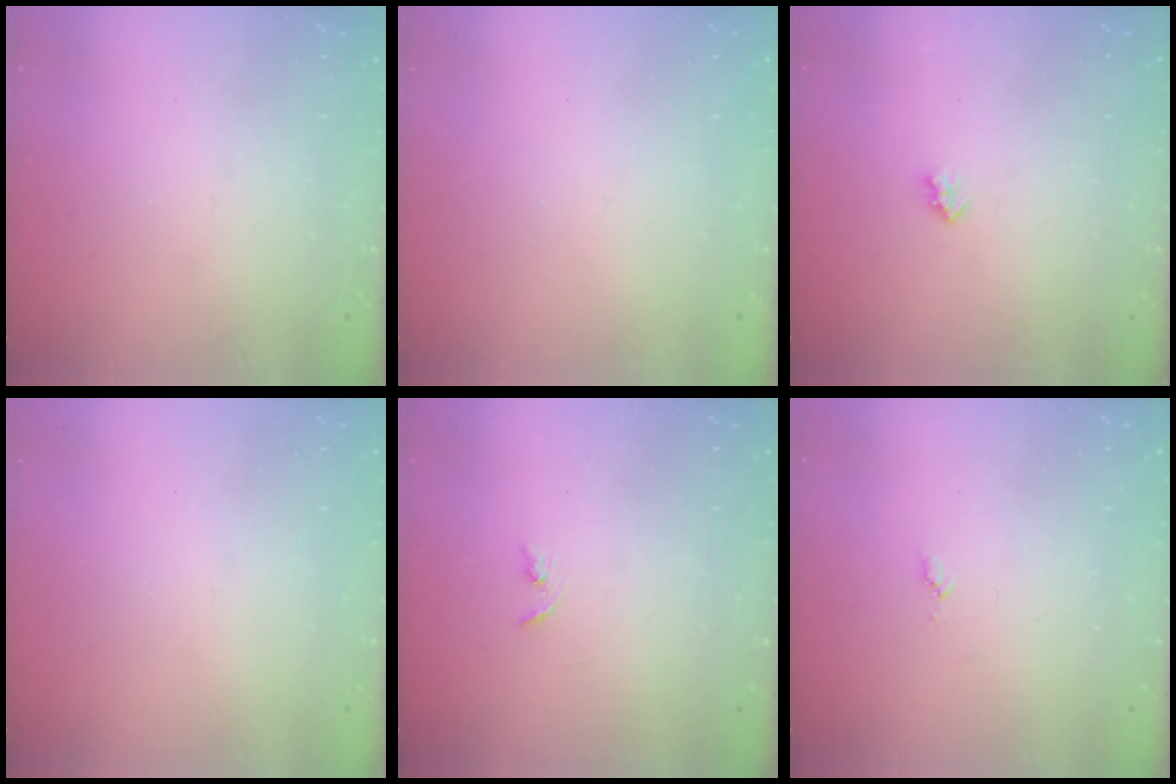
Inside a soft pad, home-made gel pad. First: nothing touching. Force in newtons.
{"total": 0.0}
{"total": 2.0, "press": 2.0, "slide": 0.3}
{"total": 0.0}
{"total": 2.2, "press": 2.2, "slide": 0.2}
{"total": 3.6, "press": 3.6, "slide": 0.4}